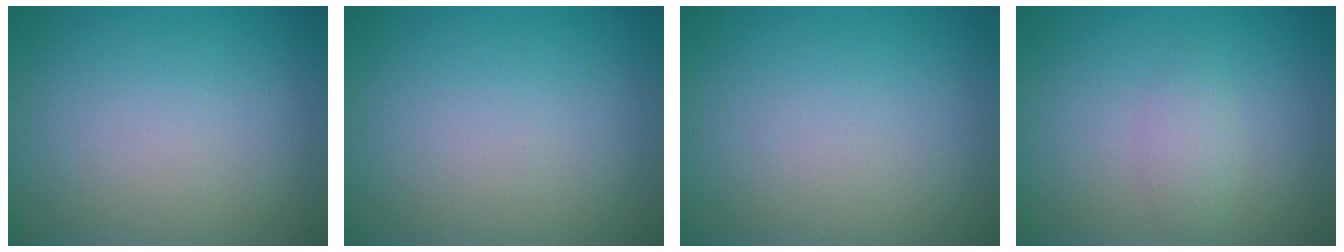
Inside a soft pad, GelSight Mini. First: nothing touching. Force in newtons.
{"total": 0.0}
{"total": 0.0}
{"total": 1.6, "press": 1.6, "slide": 0.1}